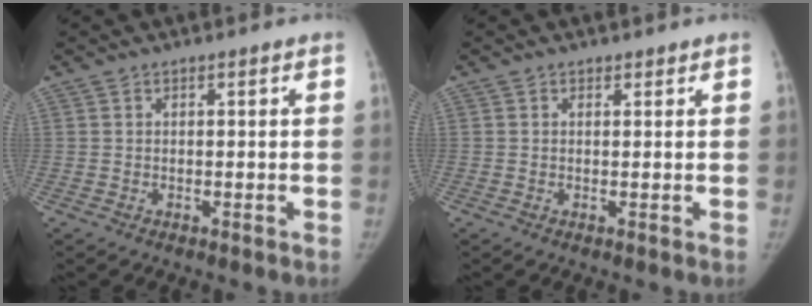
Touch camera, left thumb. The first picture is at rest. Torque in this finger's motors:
{"motor_torque": [-1.35, -0.32, -0.74, 0.60, -0.19]}